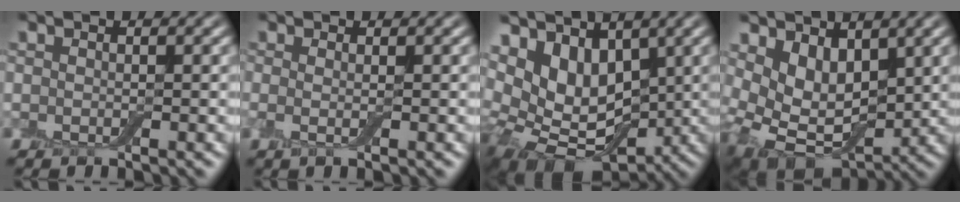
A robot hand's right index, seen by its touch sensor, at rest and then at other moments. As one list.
[{"total": 1.1, "force": [0.0, 0.1, 1.1], "torque": [-0.024, -0.005, -0.002]}, {"total": 9.1, "force": [1.6, 6.2, 6.6], "torque": [-0.108, -0.013, 0.032]}, {"total": 6.6, "force": [1.3, 4.4, 4.8], "torque": [-0.083, -0.019, 0.029]}]